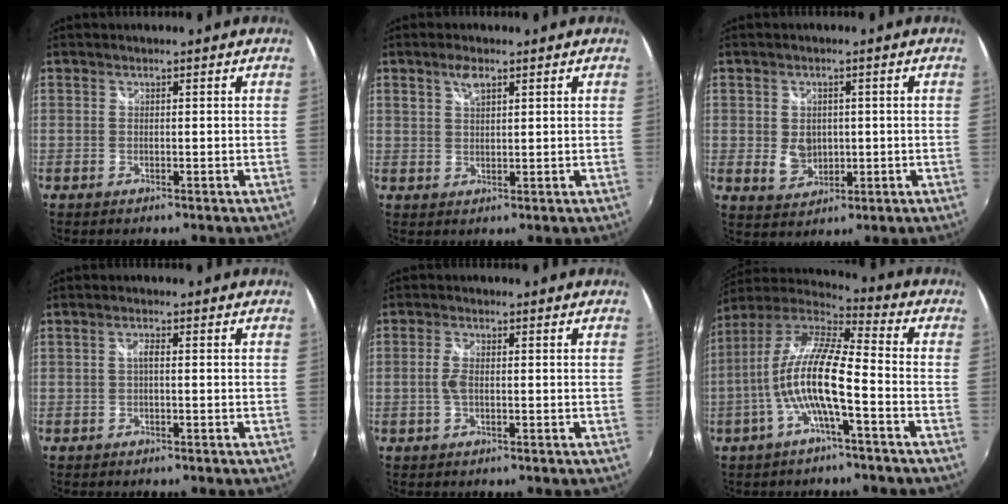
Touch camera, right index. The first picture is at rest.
{"total": 3.0, "force": [1.8, 1.3, 2.1], "torque": [-0.036, 0.004, 0.032]}
{"total": 5.2, "force": [-0.1, 4.1, 3.1], "torque": [-0.057, -0.002, 0.004]}
{"total": 1.2, "force": [-0.2, 0.4, 1.2], "torque": [-0.022, 0.005, -0.006]}
{"total": 2.8, "force": [-0.3, 1.1, 2.5], "torque": [-0.054, 0.000, -0.006]}
{"total": 13.5, "force": [-3.8, 2.1, 12.8], "torque": [-0.238, 0.002, -0.074]}